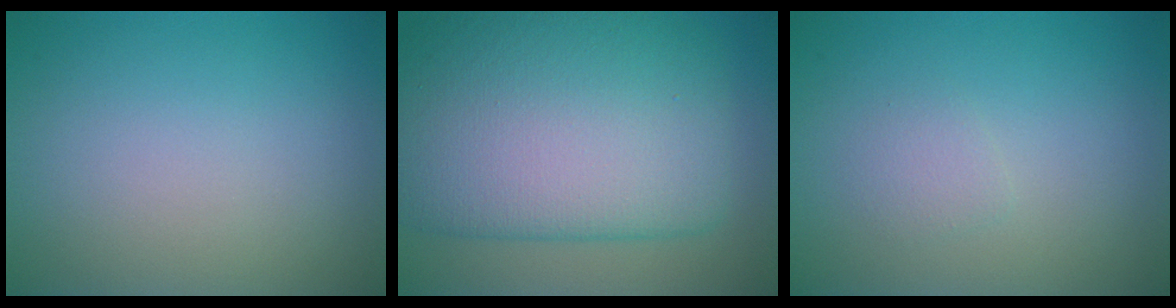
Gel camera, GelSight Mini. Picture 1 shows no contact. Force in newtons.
{"total": 12.1, "press": 12.1, "slide": 0.3}
{"total": 1.0, "press": 1.0, "slide": 0.1}